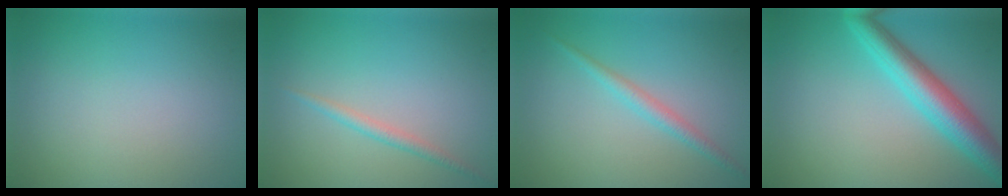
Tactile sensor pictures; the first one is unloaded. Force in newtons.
{"total": 1.3, "press": 1.3, "slide": 0.1}
{"total": 1.7, "press": 1.7, "slide": 0.1}
{"total": 5.5, "press": 5.5, "slide": 0.1}